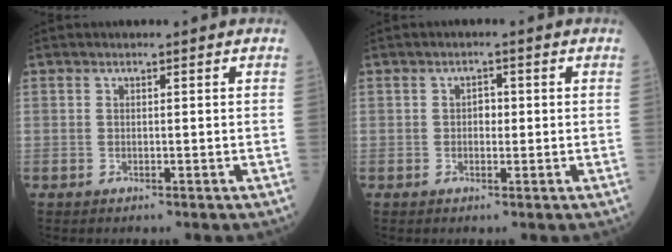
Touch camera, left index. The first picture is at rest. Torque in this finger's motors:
{"motor_torque": [-0.05, 0.15, 0.01, 0.00]}